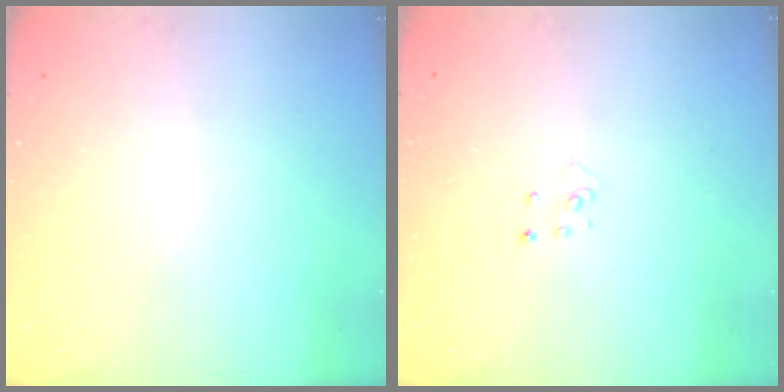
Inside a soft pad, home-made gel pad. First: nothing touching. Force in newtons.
{"total": 2.8, "press": 2.8, "slide": 0.3}